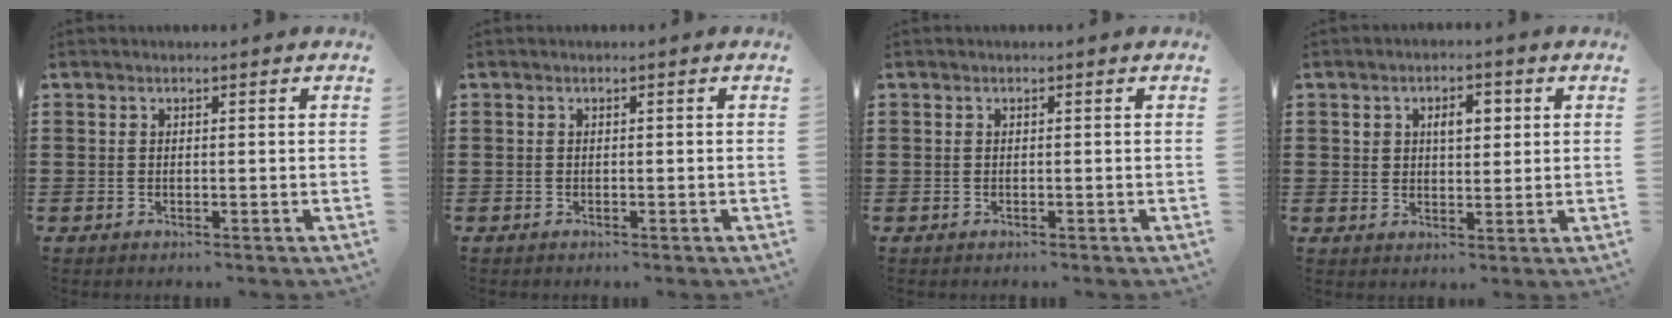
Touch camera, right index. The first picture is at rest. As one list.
[{"total": 0.0}, {"total": 0.0}, {"total": 4.2, "force": [1.4, 2.6, 3.0], "torque": [-0.044, 0.005, 0.015]}]